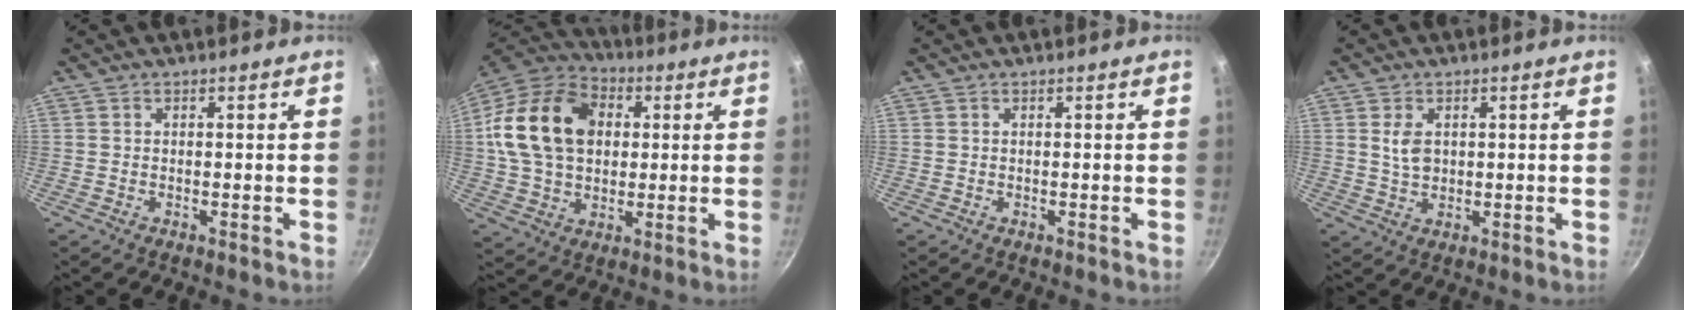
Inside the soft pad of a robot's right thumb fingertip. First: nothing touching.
{"total": 20.4, "force": [3.4, 15.0, 13.4], "torque": [-0.222, 0.023, 0.052]}
{"total": 0.0}
{"total": 4.2, "force": [1.0, 2.9, 2.9], "torque": [-0.045, -0.006, 0.021]}